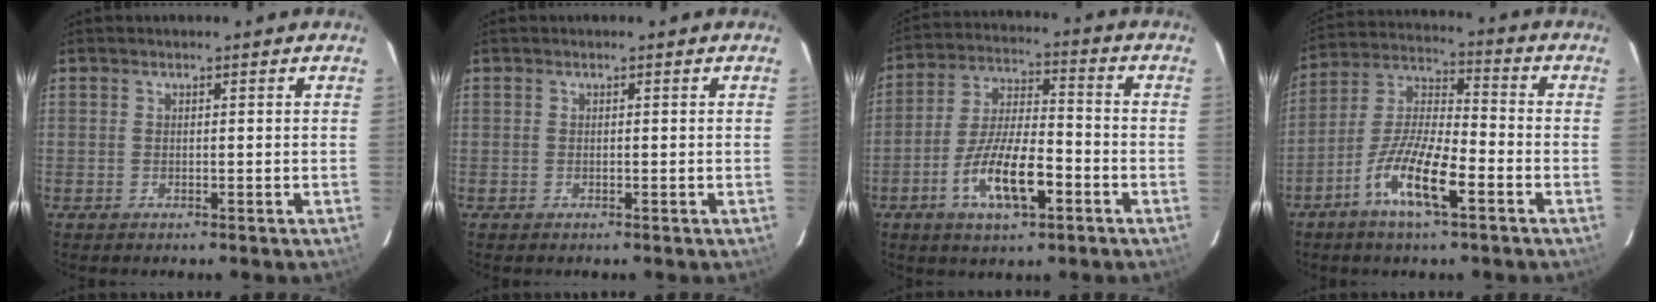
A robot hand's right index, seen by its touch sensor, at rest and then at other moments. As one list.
[{"total": 0.0}, {"total": 12.8, "force": [-5.6, 4.2, 10.8], "torque": [-0.214, -0.004, -0.097]}, {"total": 12.5, "force": [-6.3, 3.0, 10.4], "torque": [-0.209, -0.002, -0.125]}]